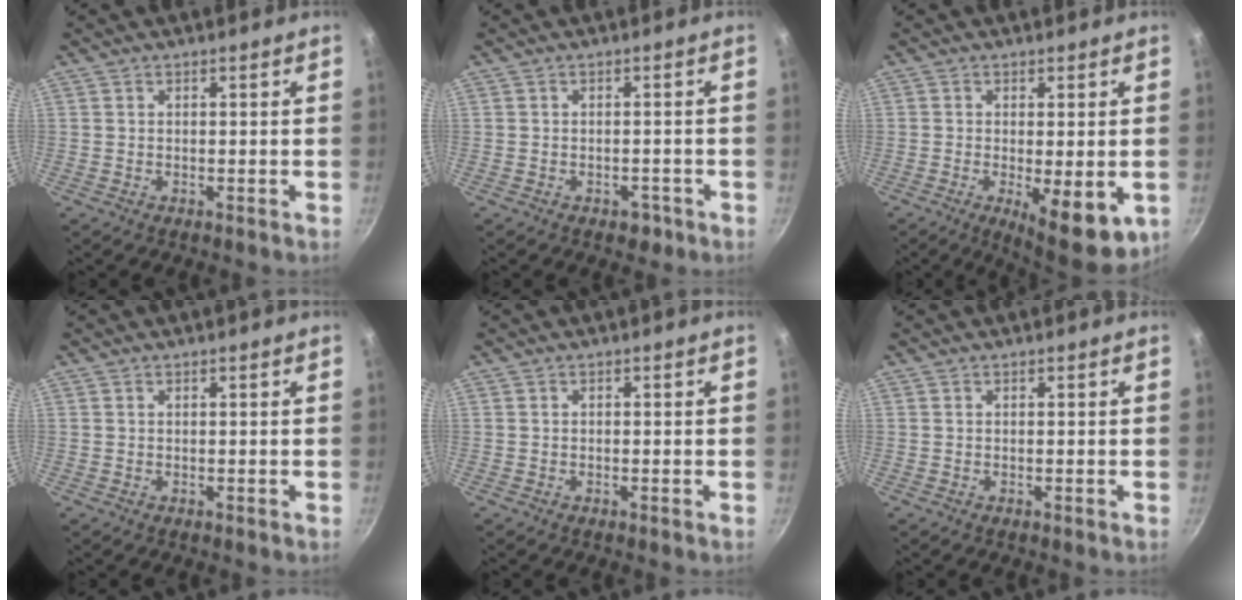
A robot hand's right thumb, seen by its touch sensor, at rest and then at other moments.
{"total": 2.1, "force": [-1.4, 1.4, 0.9], "torque": [0.001, 0.008, -0.014]}
{"total": 10.8, "force": [-3.3, 3.8, 9.6], "torque": [-0.129, -0.021, -0.039]}
{"total": 0.0}
{"total": 0.0}
{"total": 0.0}